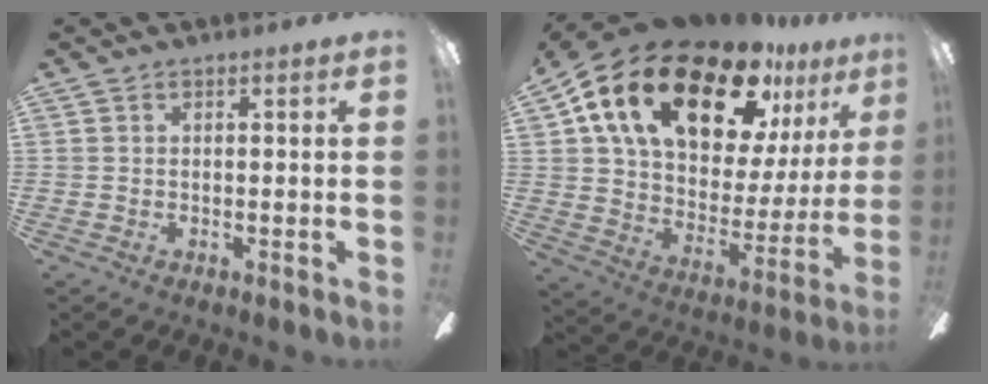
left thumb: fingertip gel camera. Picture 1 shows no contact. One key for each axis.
{"total": 26.2, "fx": 16.1, "fy": 12.6, "fz": 16.4, "tx": -0.305, "ty": -0.084, "tz": 0.276}